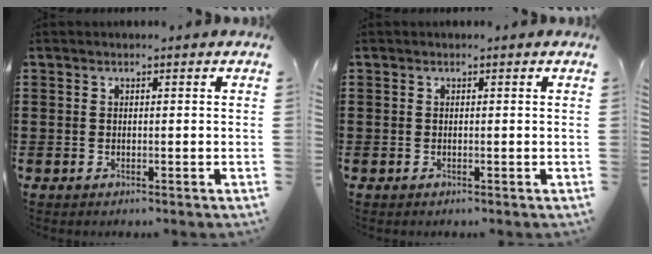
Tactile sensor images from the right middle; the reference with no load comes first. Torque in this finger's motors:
{"motor_torque": [-2.14, 0.00, 0.03, 0.00]}